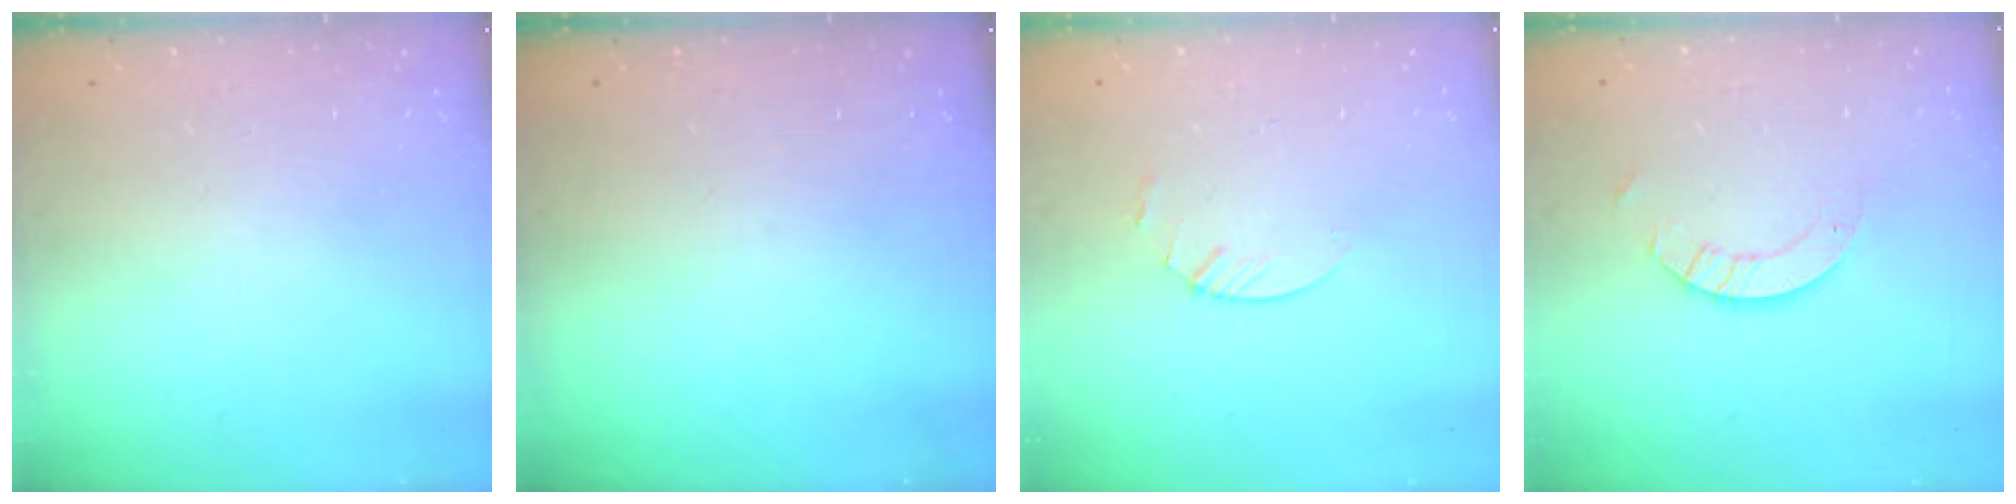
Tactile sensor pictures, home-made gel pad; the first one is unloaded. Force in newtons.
{"total": 0.0}
{"total": 3.0, "press": 3.0, "slide": 0.3}
{"total": 3.5, "press": 3.5, "slide": 0.3}